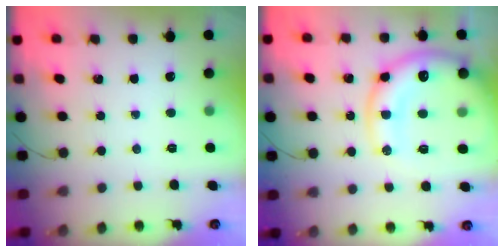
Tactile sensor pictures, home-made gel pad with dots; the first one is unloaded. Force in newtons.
{"total": 17.9, "press": 17.6, "slide": 3.1}